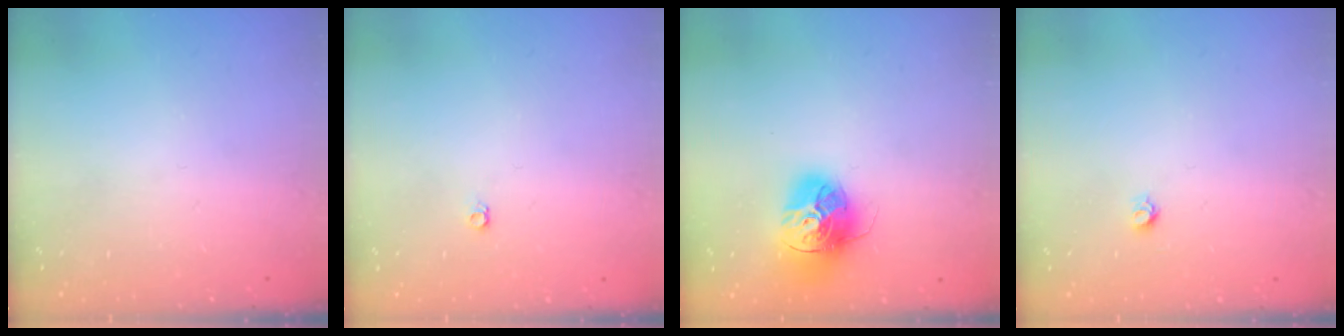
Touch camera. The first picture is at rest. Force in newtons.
{"total": 3.6, "press": 3.5, "slide": 0.6}
{"total": 17.1, "press": 17.0, "slide": 1.5}
{"total": 3.5, "press": 3.4, "slide": 0.4}